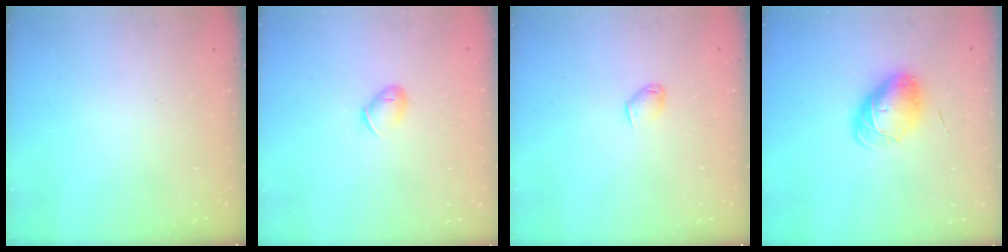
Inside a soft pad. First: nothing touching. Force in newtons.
{"total": 6.5, "press": 6.4, "slide": 0.9}
{"total": 3.9, "press": 3.8, "slide": 0.7}
{"total": 9.1, "press": 8.9, "slide": 1.9}